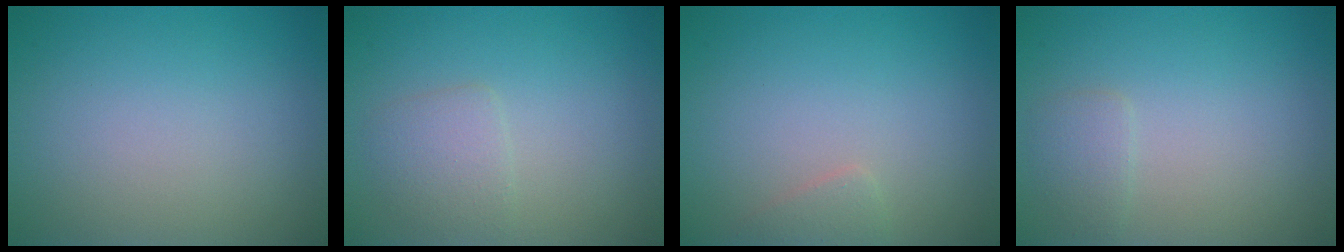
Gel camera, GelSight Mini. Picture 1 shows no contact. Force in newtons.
{"total": 1.9, "press": 1.9, "slide": 0.0}
{"total": 1.0, "press": 1.0, "slide": 0.1}
{"total": 1.3, "press": 1.3, "slide": 0.1}